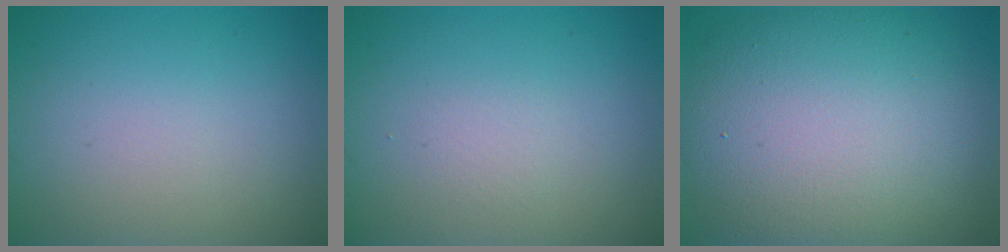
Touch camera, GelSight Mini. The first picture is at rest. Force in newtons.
{"total": 0.9, "press": 0.9, "slide": 0.0}
{"total": 12.9, "press": 12.9, "slide": 1.0}